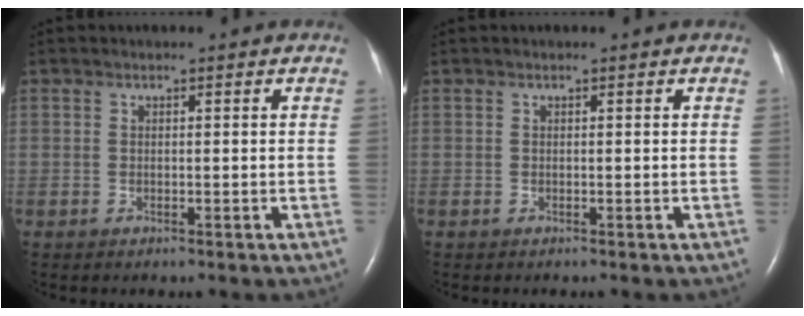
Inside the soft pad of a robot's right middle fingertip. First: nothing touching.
{"total": 0.0}